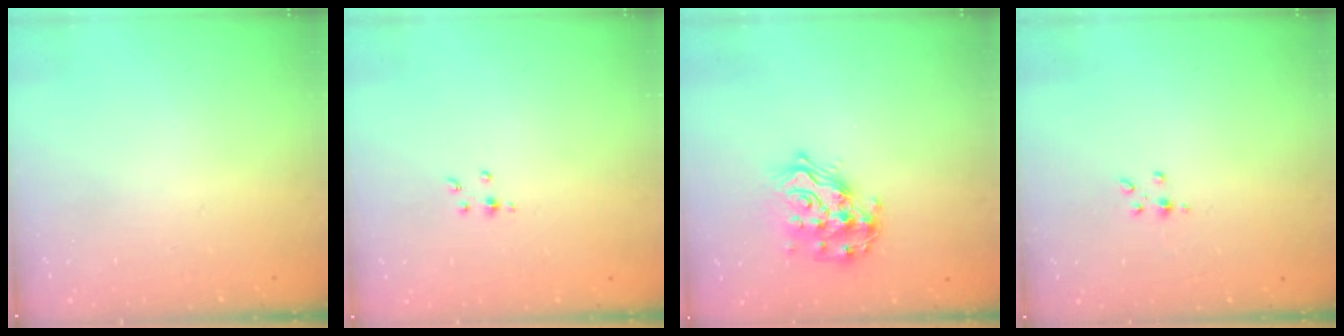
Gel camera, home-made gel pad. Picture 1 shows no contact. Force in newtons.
{"total": 2.4, "press": 2.4, "slide": 0.3}
{"total": 14.9, "press": 14.9, "slide": 1.0}
{"total": 2.0, "press": 1.9, "slide": 0.5}